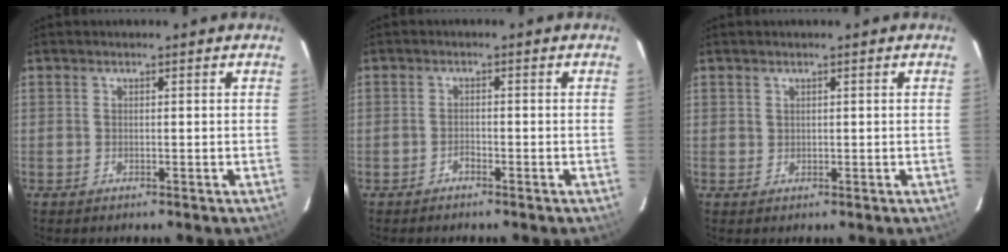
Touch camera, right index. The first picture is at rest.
{"total": 1.0, "force": [-0.9, 0.3, 0.2], "torque": [-0.003, 0.002, -0.017]}
{"total": 0.8, "force": [0.6, 0.5, 0.0], "torque": [0.004, 0.003, 0.010]}